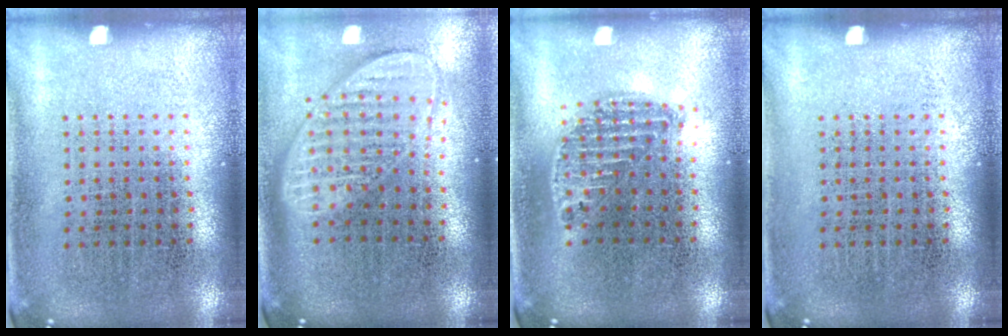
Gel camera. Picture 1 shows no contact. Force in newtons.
{"total": 1.9, "press": 1.5, "slide": 1.1}
{"total": 1.2, "press": 1.1, "slide": 0.5}
{"total": 0.0}